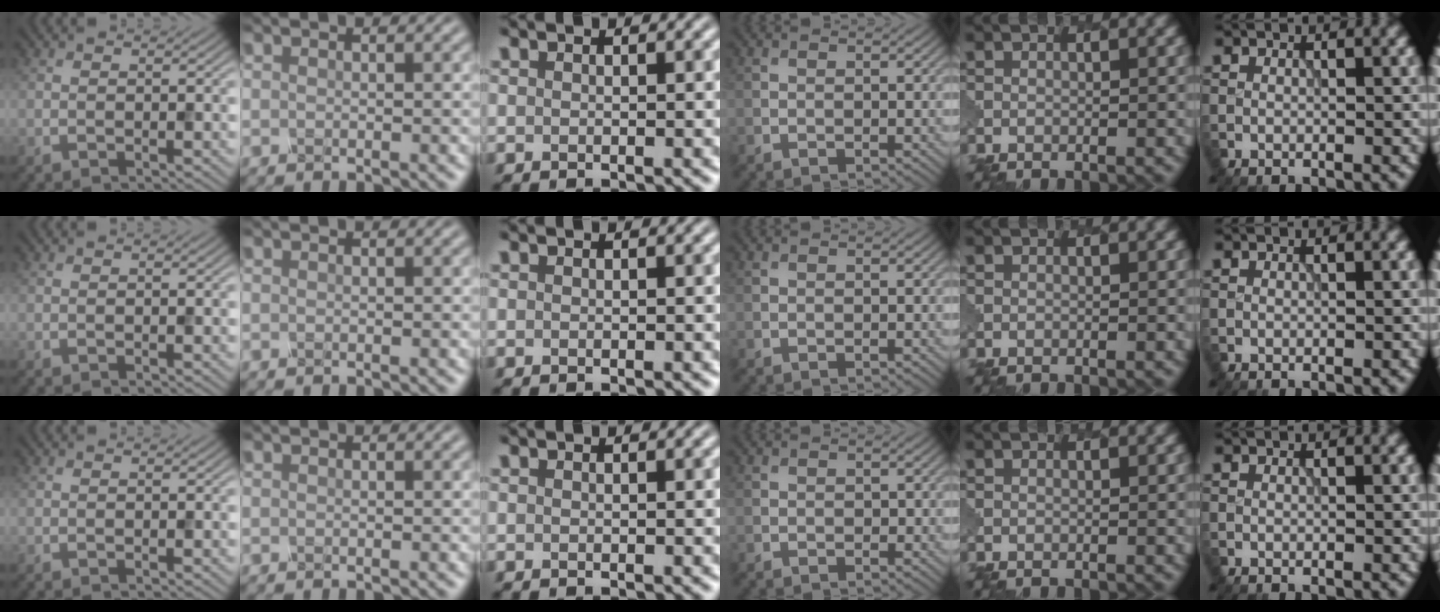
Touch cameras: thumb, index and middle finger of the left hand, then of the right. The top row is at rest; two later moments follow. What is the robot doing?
{"motion": "dispense", "object": "spray bottle"}